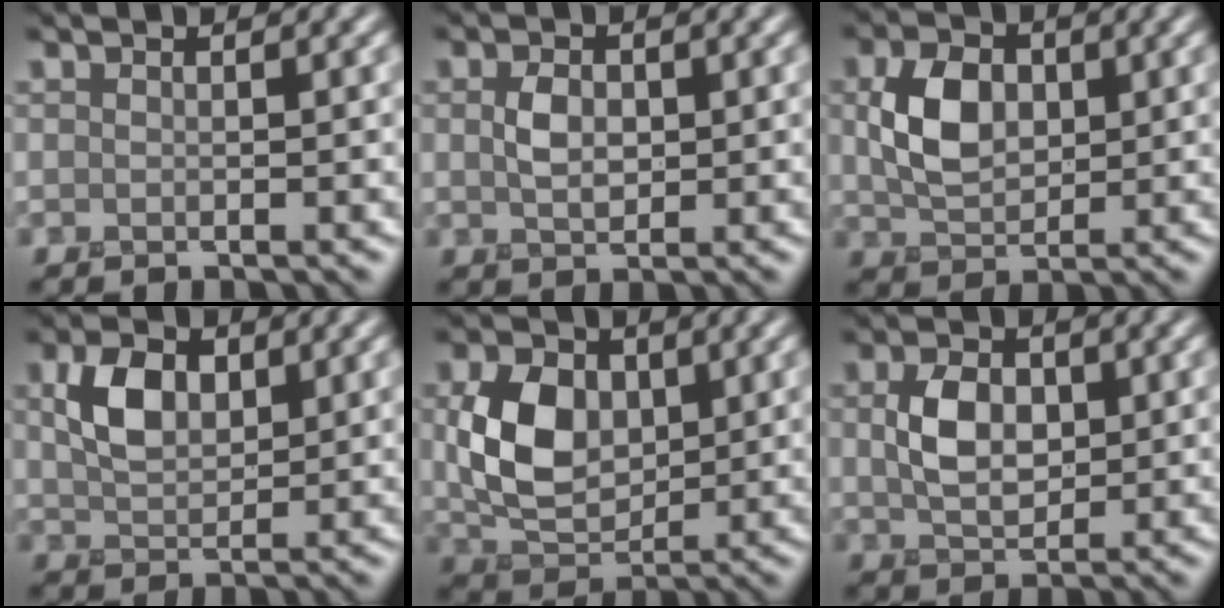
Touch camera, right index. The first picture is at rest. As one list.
[{"total": 2.1, "force": [-0.1, 1.5, 1.4], "torque": [-0.032, -0.006, -0.003]}, {"total": 4.7, "force": [0.2, 3.3, 3.3], "torque": [-0.071, -0.003, 0.000]}, {"total": 3.9, "force": [0.8, 2.6, 2.8], "torque": [-0.059, 0.001, 0.012]}, {"total": 6.3, "force": [0.3, 4.5, 4.4], "torque": [-0.088, -0.006, 0.006]}, {"total": 3.7, "force": [0.1, 2.6, 2.6], "torque": [-0.055, -0.005, -0.001]}]